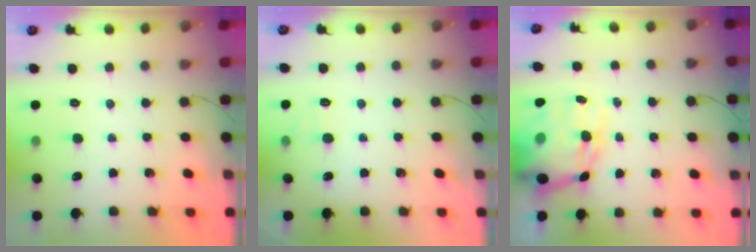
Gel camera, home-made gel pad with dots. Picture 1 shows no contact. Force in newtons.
{"total": 6.0, "press": 5.8, "slide": 1.6}
{"total": 15.3, "press": 14.9, "slide": 3.4}